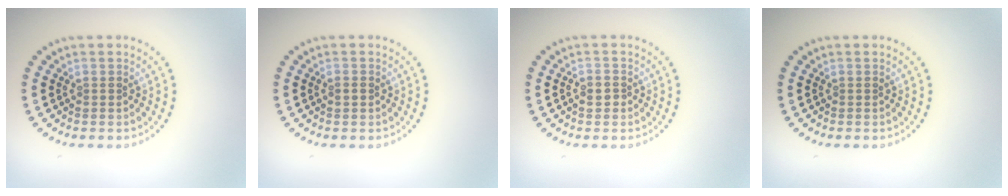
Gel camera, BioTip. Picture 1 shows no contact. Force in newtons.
{"total": 0.9, "press": 0.9, "slide": 0.1}
{"total": 1.0, "press": 1.0, "slide": 0.1}
{"total": 0.0}